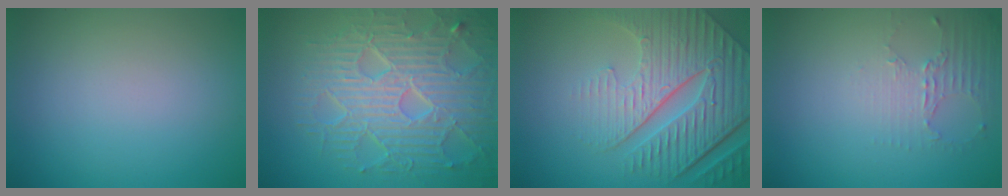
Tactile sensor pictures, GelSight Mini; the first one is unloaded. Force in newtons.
{"total": 8.7, "press": 6.2, "slide": 6.1}
{"total": 8.8, "press": 6.2, "slide": 6.3}
{"total": 2.0, "press": 1.5, "slide": 1.4}